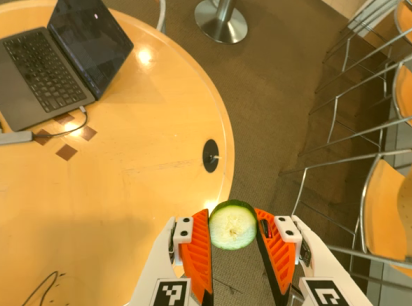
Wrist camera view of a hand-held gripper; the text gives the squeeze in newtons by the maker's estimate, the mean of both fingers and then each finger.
{"total": 9.0, "left": 9.0, "right": 8.9}